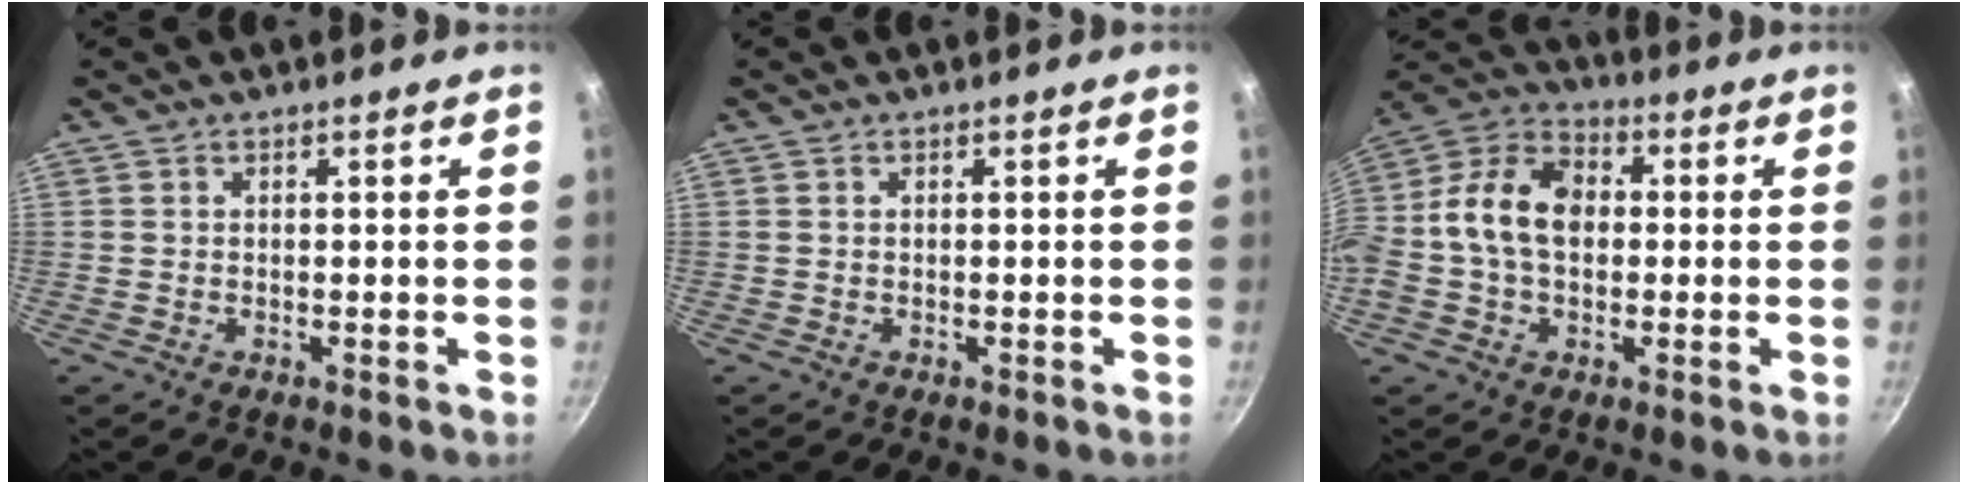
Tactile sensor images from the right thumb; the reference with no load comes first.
{"total": 0.0}
{"total": 14.1, "force": [0.1, 10.0, 10.0], "torque": [-0.153, 0.037, -0.021]}